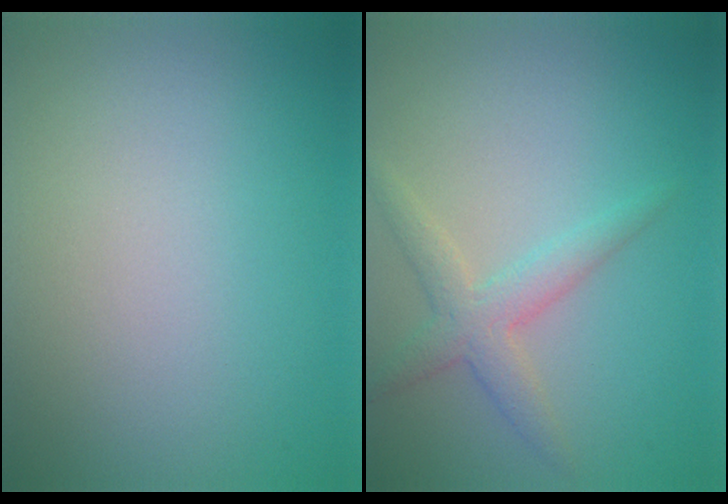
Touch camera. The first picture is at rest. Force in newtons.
{"total": 2.7, "press": 2.7, "slide": 0.0}